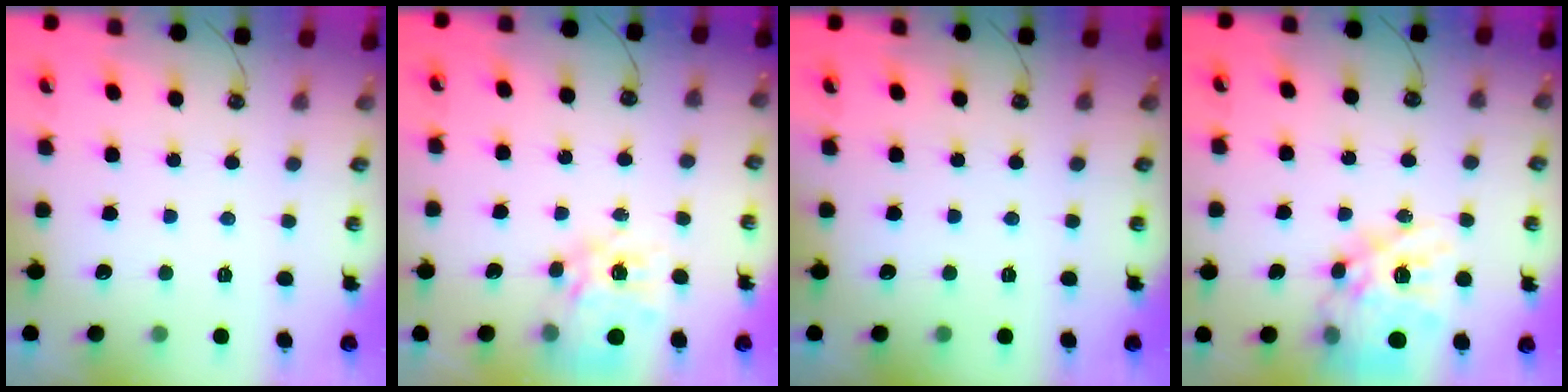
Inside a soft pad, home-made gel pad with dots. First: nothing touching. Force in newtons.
{"total": 13.8, "press": 13.7, "slide": 1.4}
{"total": 0.0}
{"total": 20.0, "press": 19.9, "slide": 1.8}